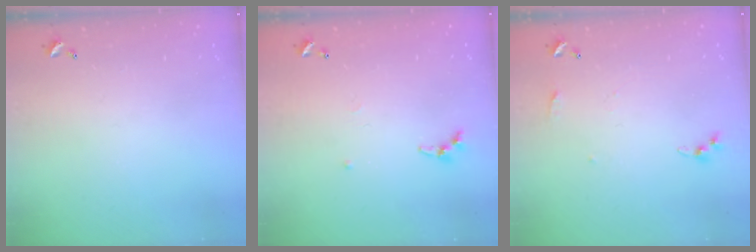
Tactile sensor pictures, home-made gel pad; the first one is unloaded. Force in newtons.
{"total": 5.3, "press": 5.2, "slide": 0.7}
{"total": 5.1, "press": 5.0, "slide": 0.6}